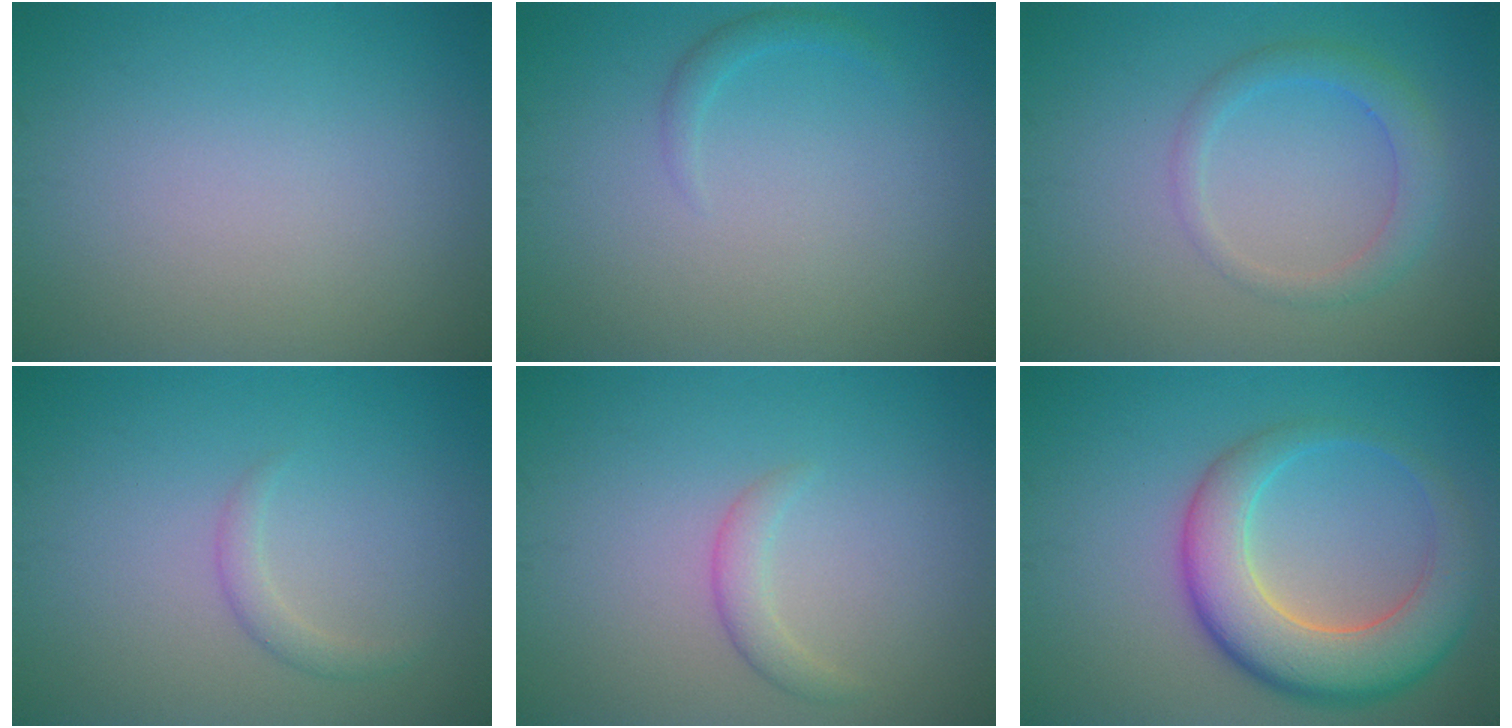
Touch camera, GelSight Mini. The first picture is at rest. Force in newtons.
{"total": 1.0, "press": 1.0, "slide": 0.1}
{"total": 2.6, "press": 2.6, "slide": 0.0}
{"total": 1.3, "press": 1.3, "slide": 0.1}
{"total": 1.6, "press": 1.6, "slide": 0.1}
{"total": 7.8, "press": 7.8, "slide": 0.3}